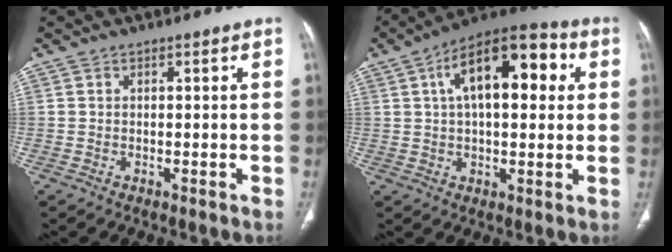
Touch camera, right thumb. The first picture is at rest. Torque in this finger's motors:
{"motor_torque": [1.09, 3.92, 1.66, 0.19, 0.50]}